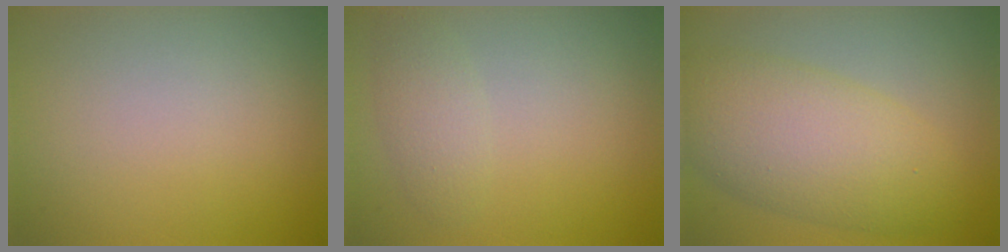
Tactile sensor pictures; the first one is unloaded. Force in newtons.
{"total": 2.0, "press": 2.0, "slide": 0.1}
{"total": 7.8, "press": 7.8, "slide": 0.3}